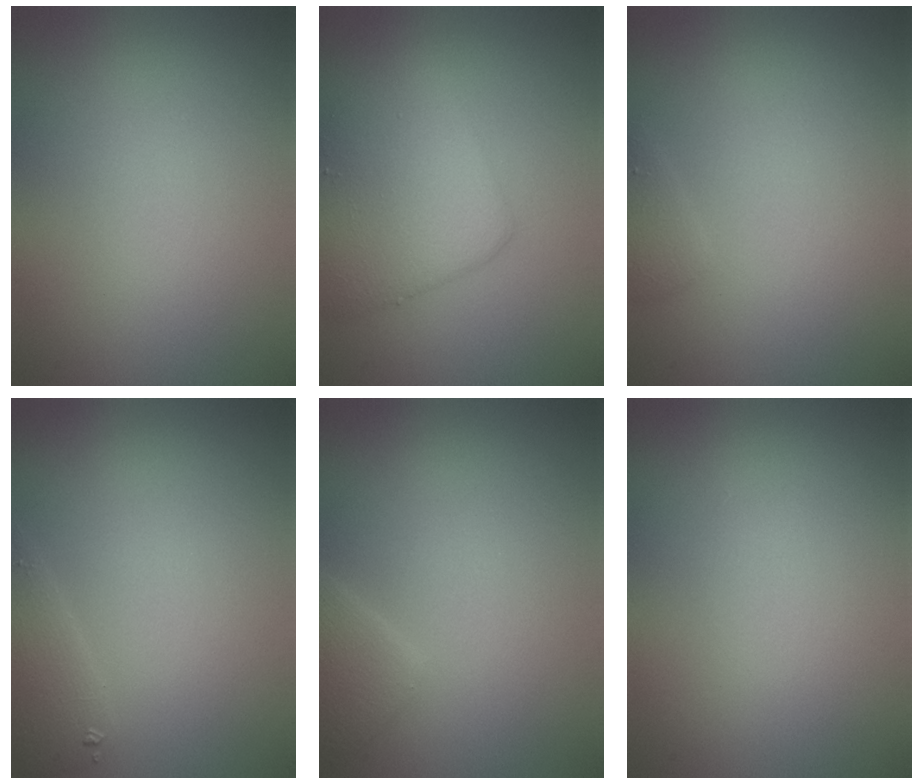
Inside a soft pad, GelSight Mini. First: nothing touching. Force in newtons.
{"total": 5.9, "press": 5.9, "slide": 0.3}
{"total": 1.0, "press": 1.0, "slide": 0.1}
{"total": 1.7, "press": 1.7, "slide": 0.2}
{"total": 1.8, "press": 1.8, "slide": 0.2}
{"total": 0.0}